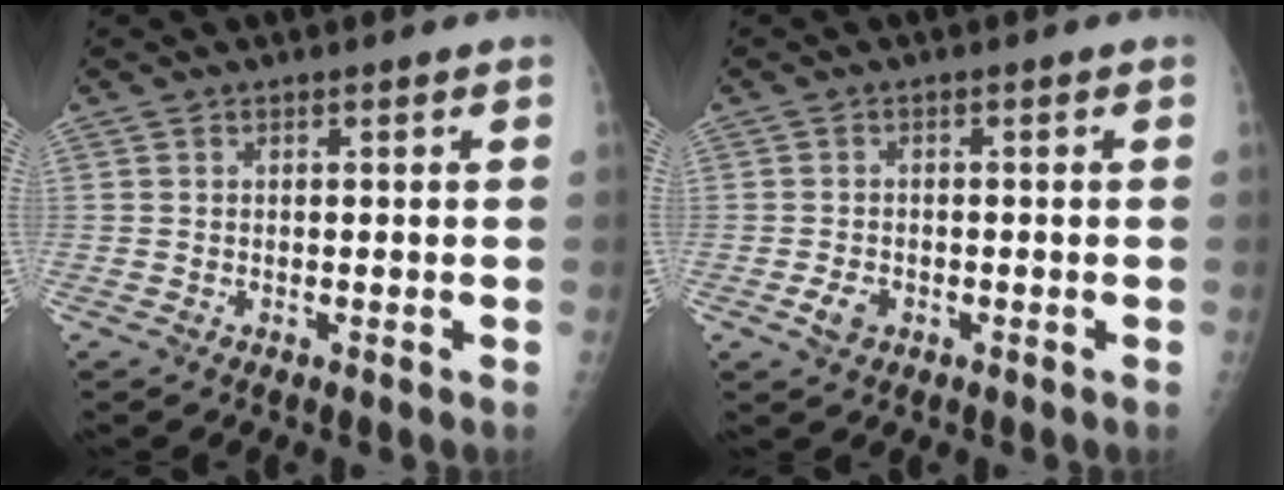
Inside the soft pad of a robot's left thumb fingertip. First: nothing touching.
{"total": 2.5, "force": [-0.9, 1.8, 1.4], "torque": [-0.023, 0.001, -0.014]}